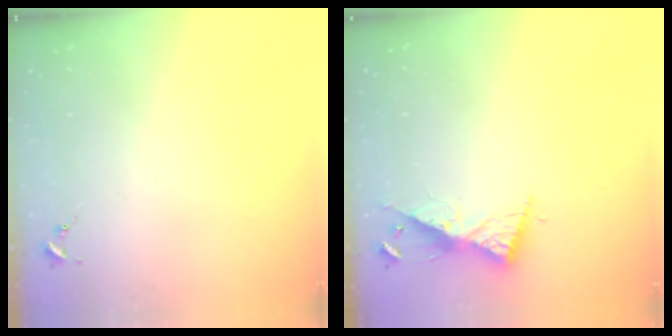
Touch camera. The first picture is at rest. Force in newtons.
{"total": 8.7, "press": 8.7, "slide": 0.3}